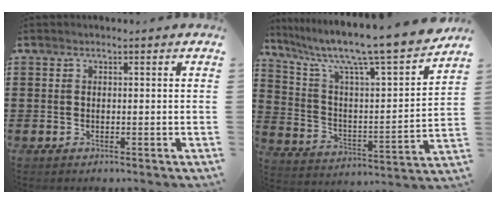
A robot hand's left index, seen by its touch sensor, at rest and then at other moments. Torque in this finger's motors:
{"motor_torque": [1.06, 1.08, 0.89, 0.21]}